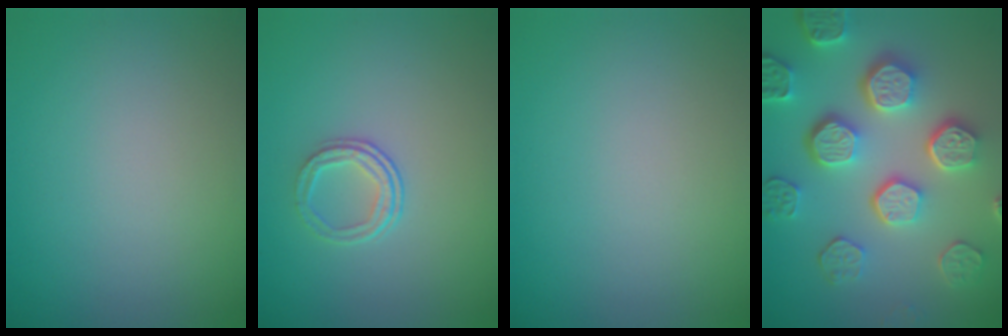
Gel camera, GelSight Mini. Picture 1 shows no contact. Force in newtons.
{"total": 2.1, "press": 1.4, "slide": 1.5}
{"total": 0.0}
{"total": 7.6, "press": 5.9, "slide": 4.8}